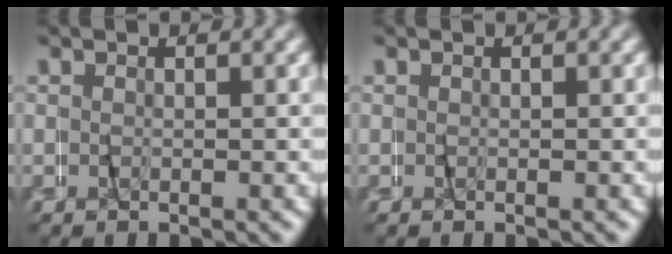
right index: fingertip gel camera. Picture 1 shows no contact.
{"total": 0.0}